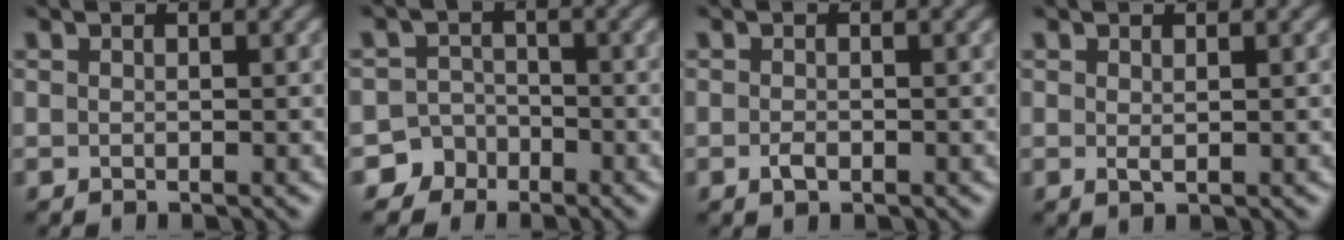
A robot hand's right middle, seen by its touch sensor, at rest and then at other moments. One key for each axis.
{"total": 4.5, "fx": -3.0, "fy": 3.4, "fz": -0.1, "tx": 0.037, "ty": -0.001, "tz": -0.058}
{"total": 0.9, "fx": -0.4, "fy": 0.4, "fz": 0.7, "tx": -0.016, "ty": 0.001, "tz": -0.008}
{"total": 0.6, "fx": 0.2, "fy": 0.1, "fz": 0.5, "tx": -0.012, "ty": 0.001, "tz": 0.005}